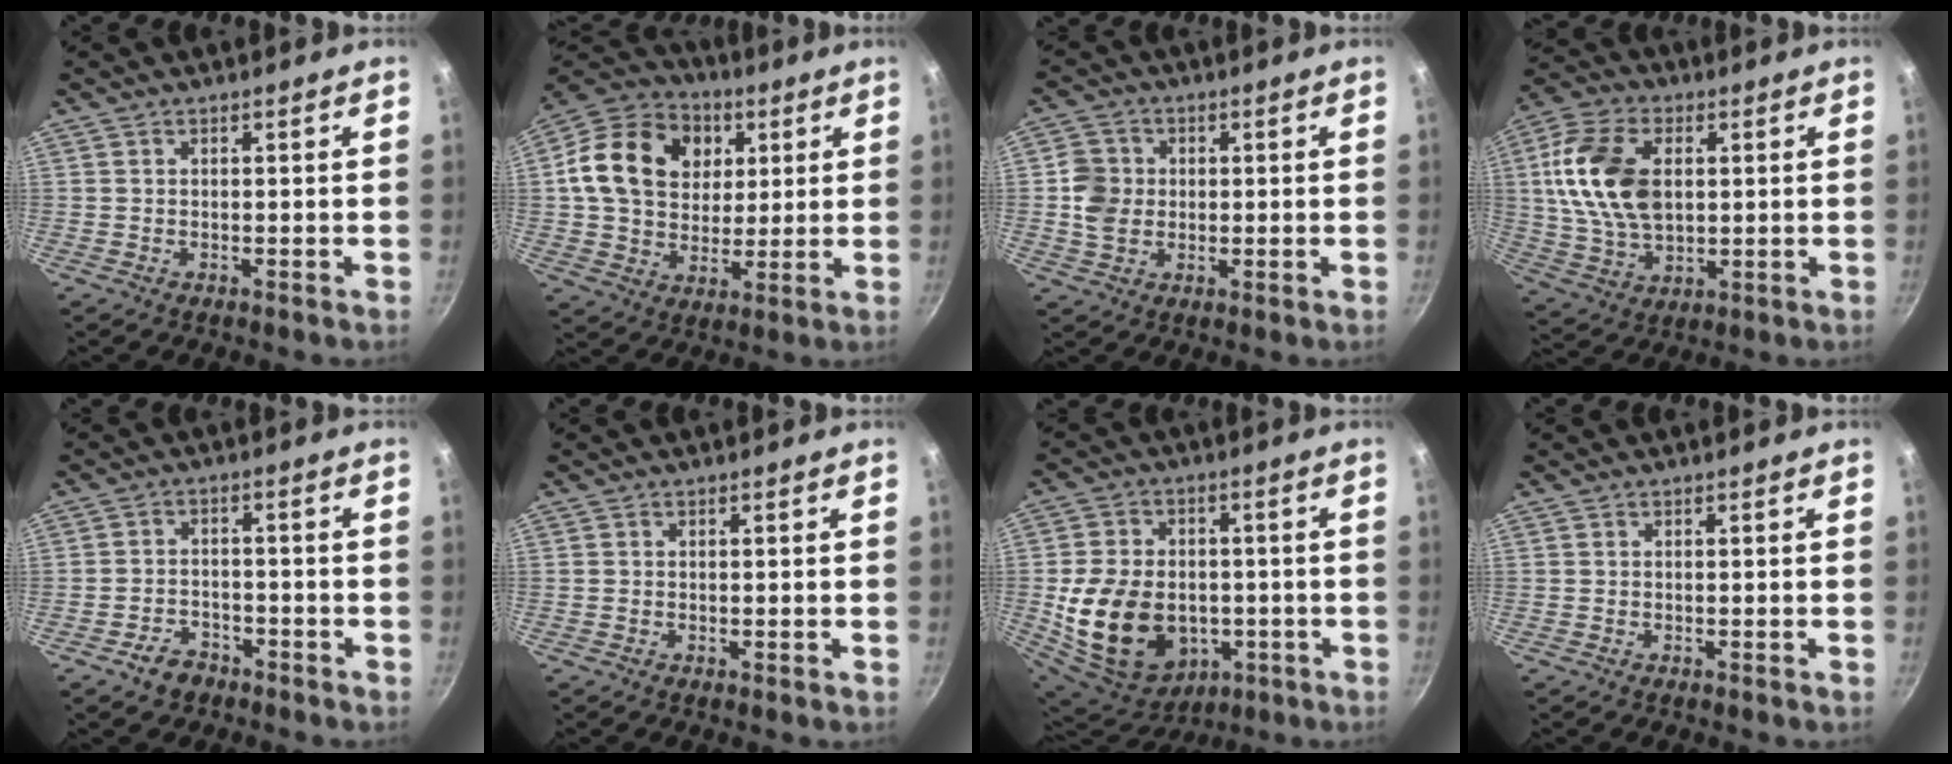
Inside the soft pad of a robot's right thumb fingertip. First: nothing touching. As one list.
[{"total": 19.8, "force": [4.7, 15.4, 11.4], "torque": [-0.179, 0.010, 0.072]}, {"total": 6.8, "force": [0.3, 6.0, 3.3], "torque": [-0.041, 0.006, 0.000]}, {"total": 17.0, "force": [2.7, 10.8, 12.8], "torque": [-0.233, 0.000, 0.049]}, {"total": 4.6, "force": [-3.1, 2.9, 1.6], "torque": [-0.018, 0.032, -0.048]}, {"total": 0.0}, {"total": 20.1, "force": [-3.3, 14.9, 13.0], "torque": [-0.230, 0.013, -0.036]}, {"total": 0.0}]